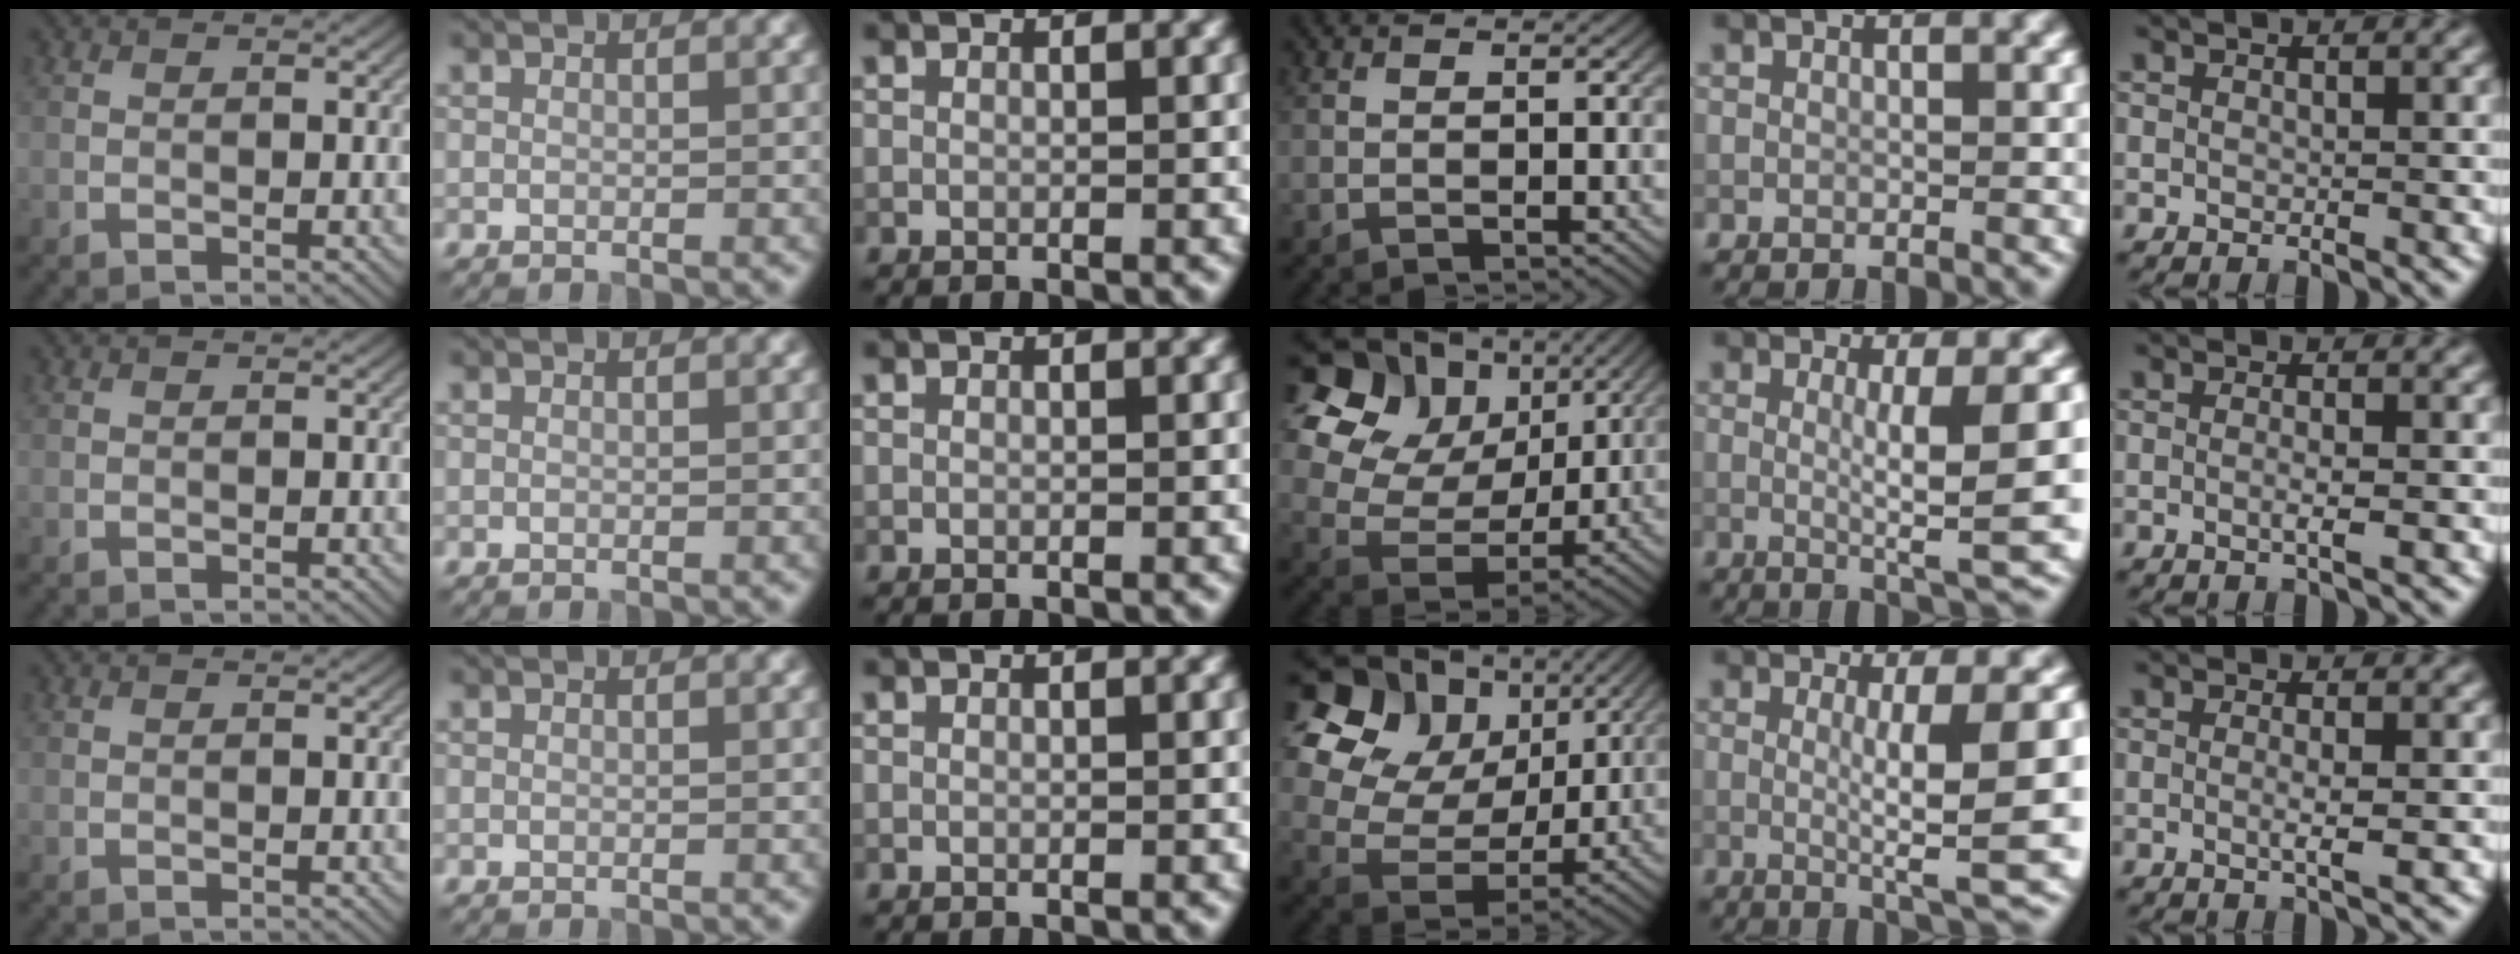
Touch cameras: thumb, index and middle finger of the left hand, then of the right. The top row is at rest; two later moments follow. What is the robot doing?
{"motion": "lift_and_place", "object": "calculator"}